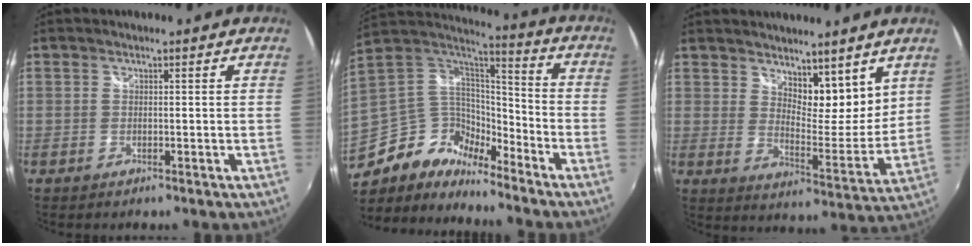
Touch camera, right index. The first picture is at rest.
{"total": 12.5, "force": [-9.6, 6.6, 4.5], "torque": [-0.097, 0.019, -0.192]}
{"total": 10.8, "force": [7.8, 4.9, 5.6], "torque": [-0.063, -0.007, 0.132]}